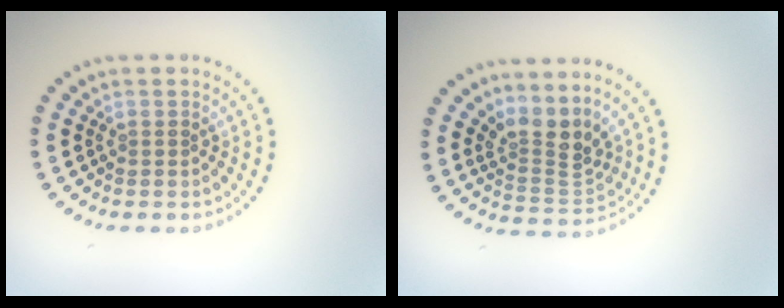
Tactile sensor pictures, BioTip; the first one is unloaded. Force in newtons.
{"total": 3.5, "press": 2.3, "slide": 2.6}